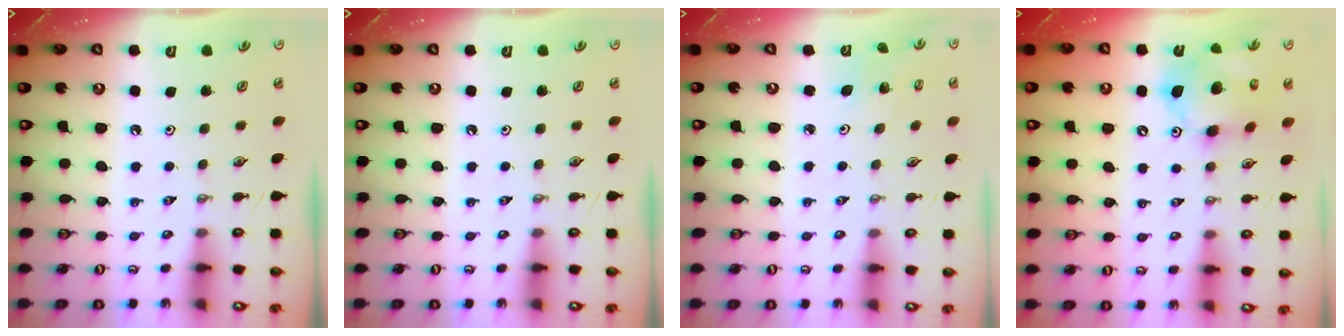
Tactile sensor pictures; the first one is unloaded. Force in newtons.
{"total": 0.0}
{"total": 1.9, "press": 1.9, "slide": 0.1}
{"total": 13.7, "press": 13.4, "slide": 2.4}